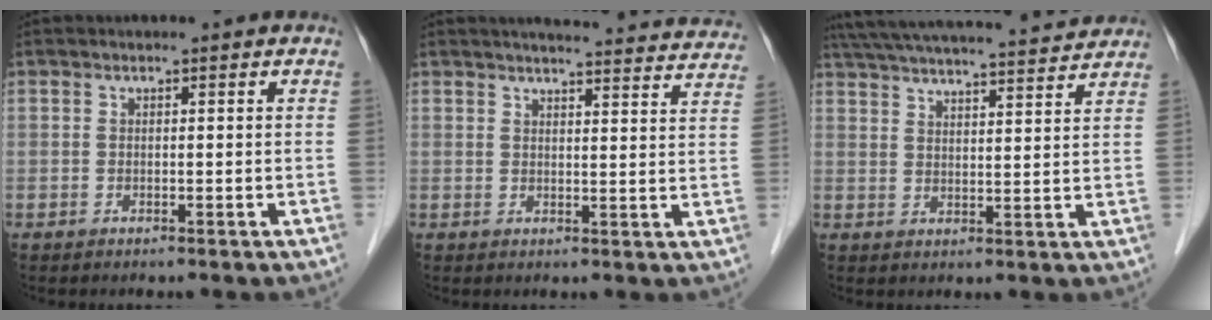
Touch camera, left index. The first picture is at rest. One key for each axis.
{"total": 21.6, "fx": 20.4, "fy": 2.6, "fz": 6.4, "tx": -0.071, "ty": -0.031, "tz": 0.230}
{"total": 21.2, "fx": 19.7, "fy": 1.8, "fz": 7.8, "tx": -0.138, "ty": 0.024, "tz": 0.275}